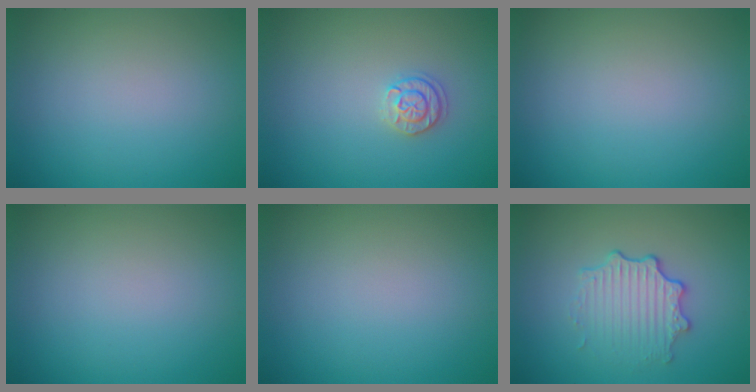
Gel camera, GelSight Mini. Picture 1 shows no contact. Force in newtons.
{"total": 1.8, "press": 1.7, "slide": 0.4}
{"total": 0.0}
{"total": 0.0}
{"total": 0.0}
{"total": 3.5, "press": 2.7, "slide": 2.2}